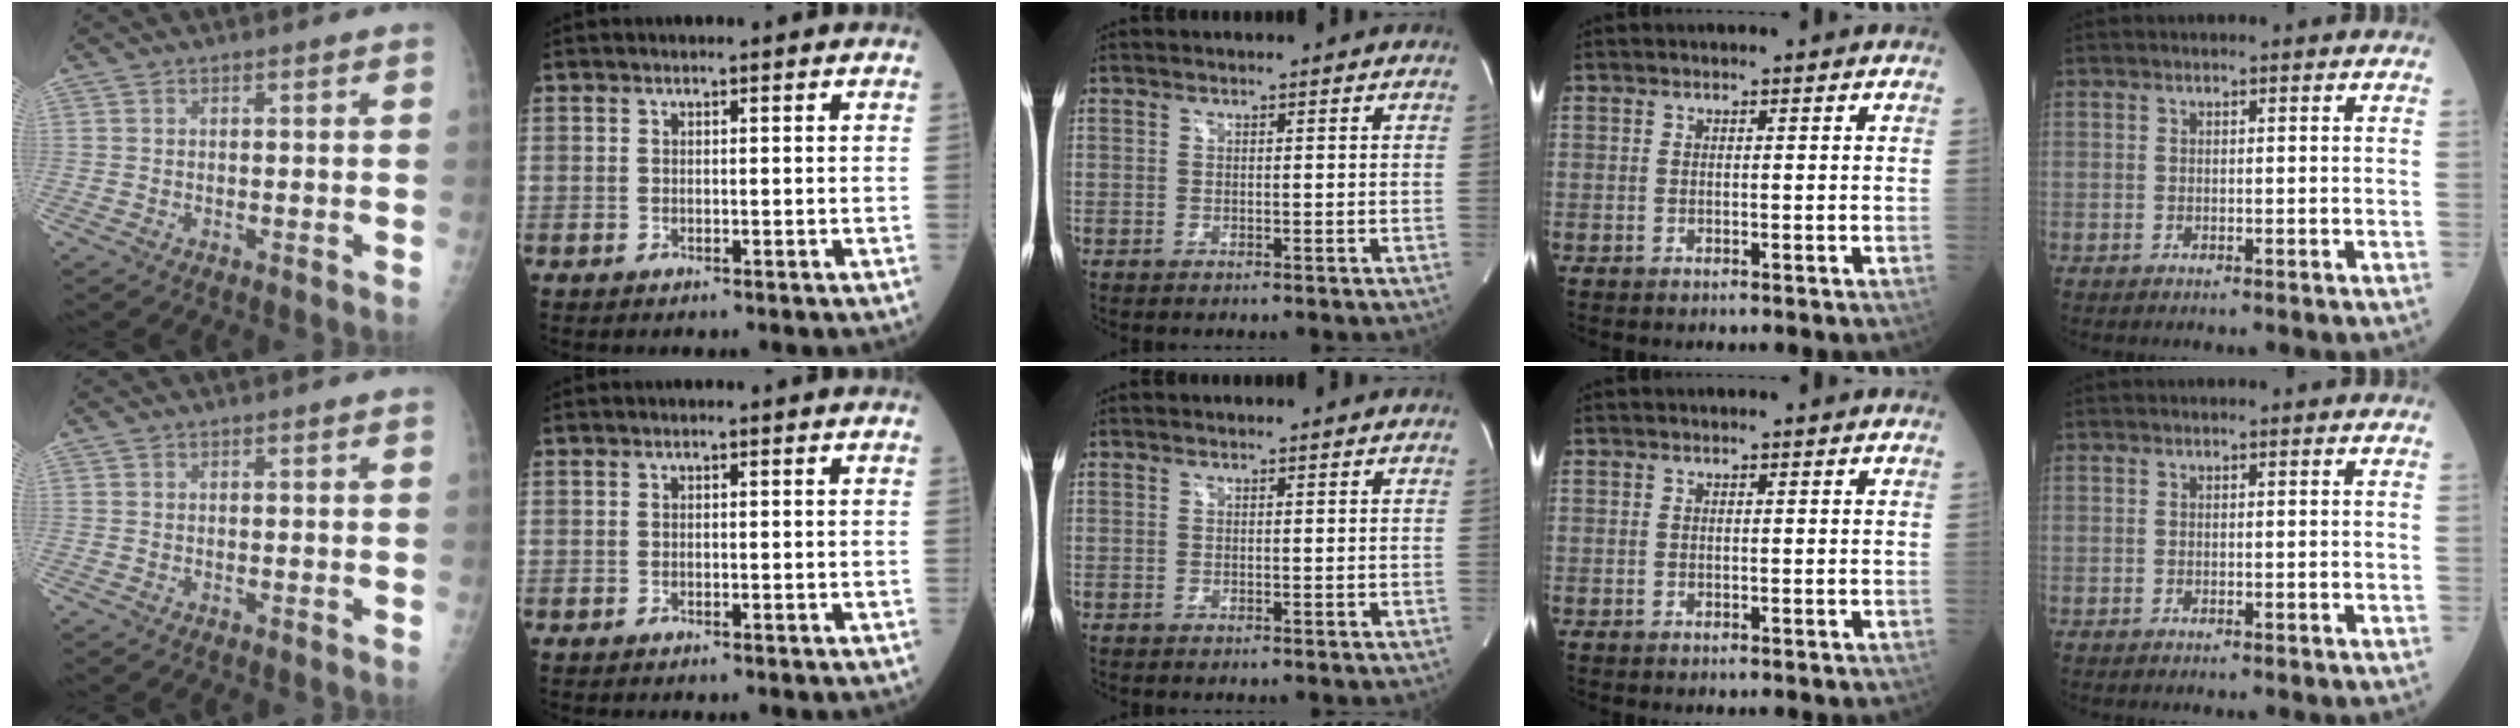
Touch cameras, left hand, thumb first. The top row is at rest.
{}